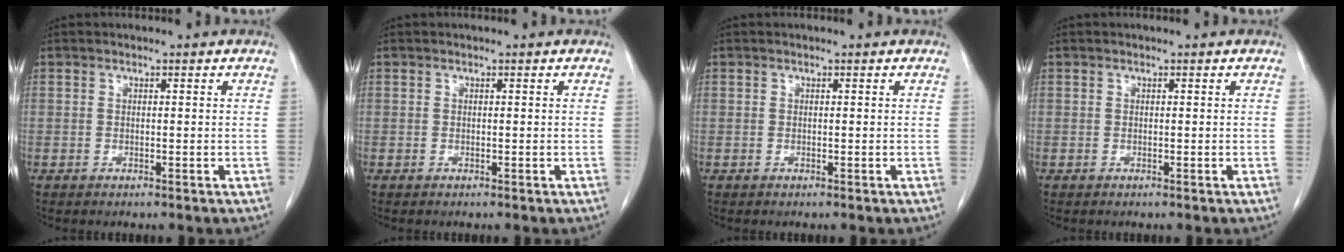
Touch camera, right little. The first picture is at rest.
{"total": 0.0}
{"total": 0.0}
{"total": 0.0}